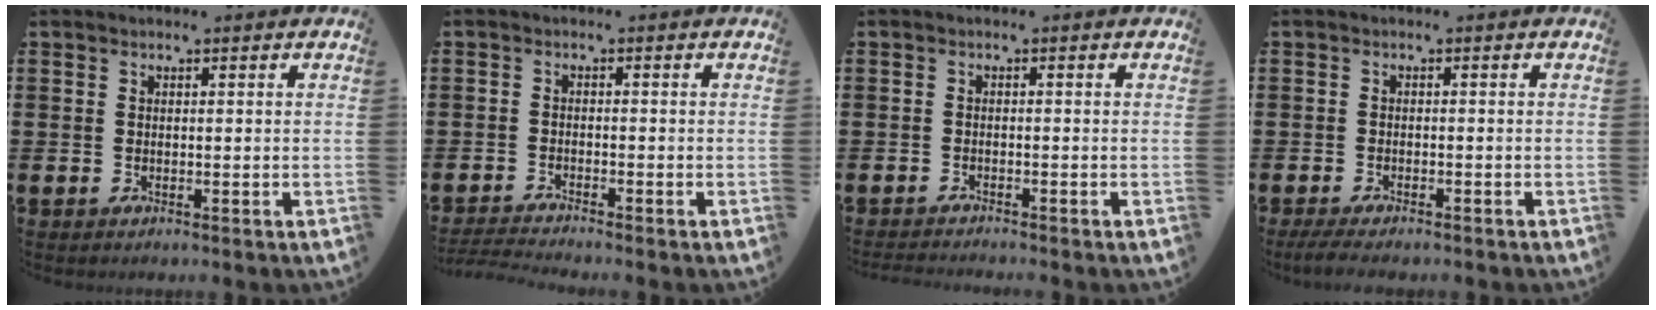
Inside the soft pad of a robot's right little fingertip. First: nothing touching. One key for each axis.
{"total": 1.5, "fx": -1.4, "fy": -0.2, "fz": 0.4, "tx": -0.007, "ty": 0.001, "tz": -0.028}
{"total": 1.0, "fx": -1.0, "fy": -0.1, "fz": 0.1, "tx": -0.002, "ty": -0.001, "tz": -0.020}
{"total": 1.5, "fx": -1.2, "fy": 0.2, "fz": 0.8, "tx": -0.017, "ty": 0.000, "tz": -0.024}